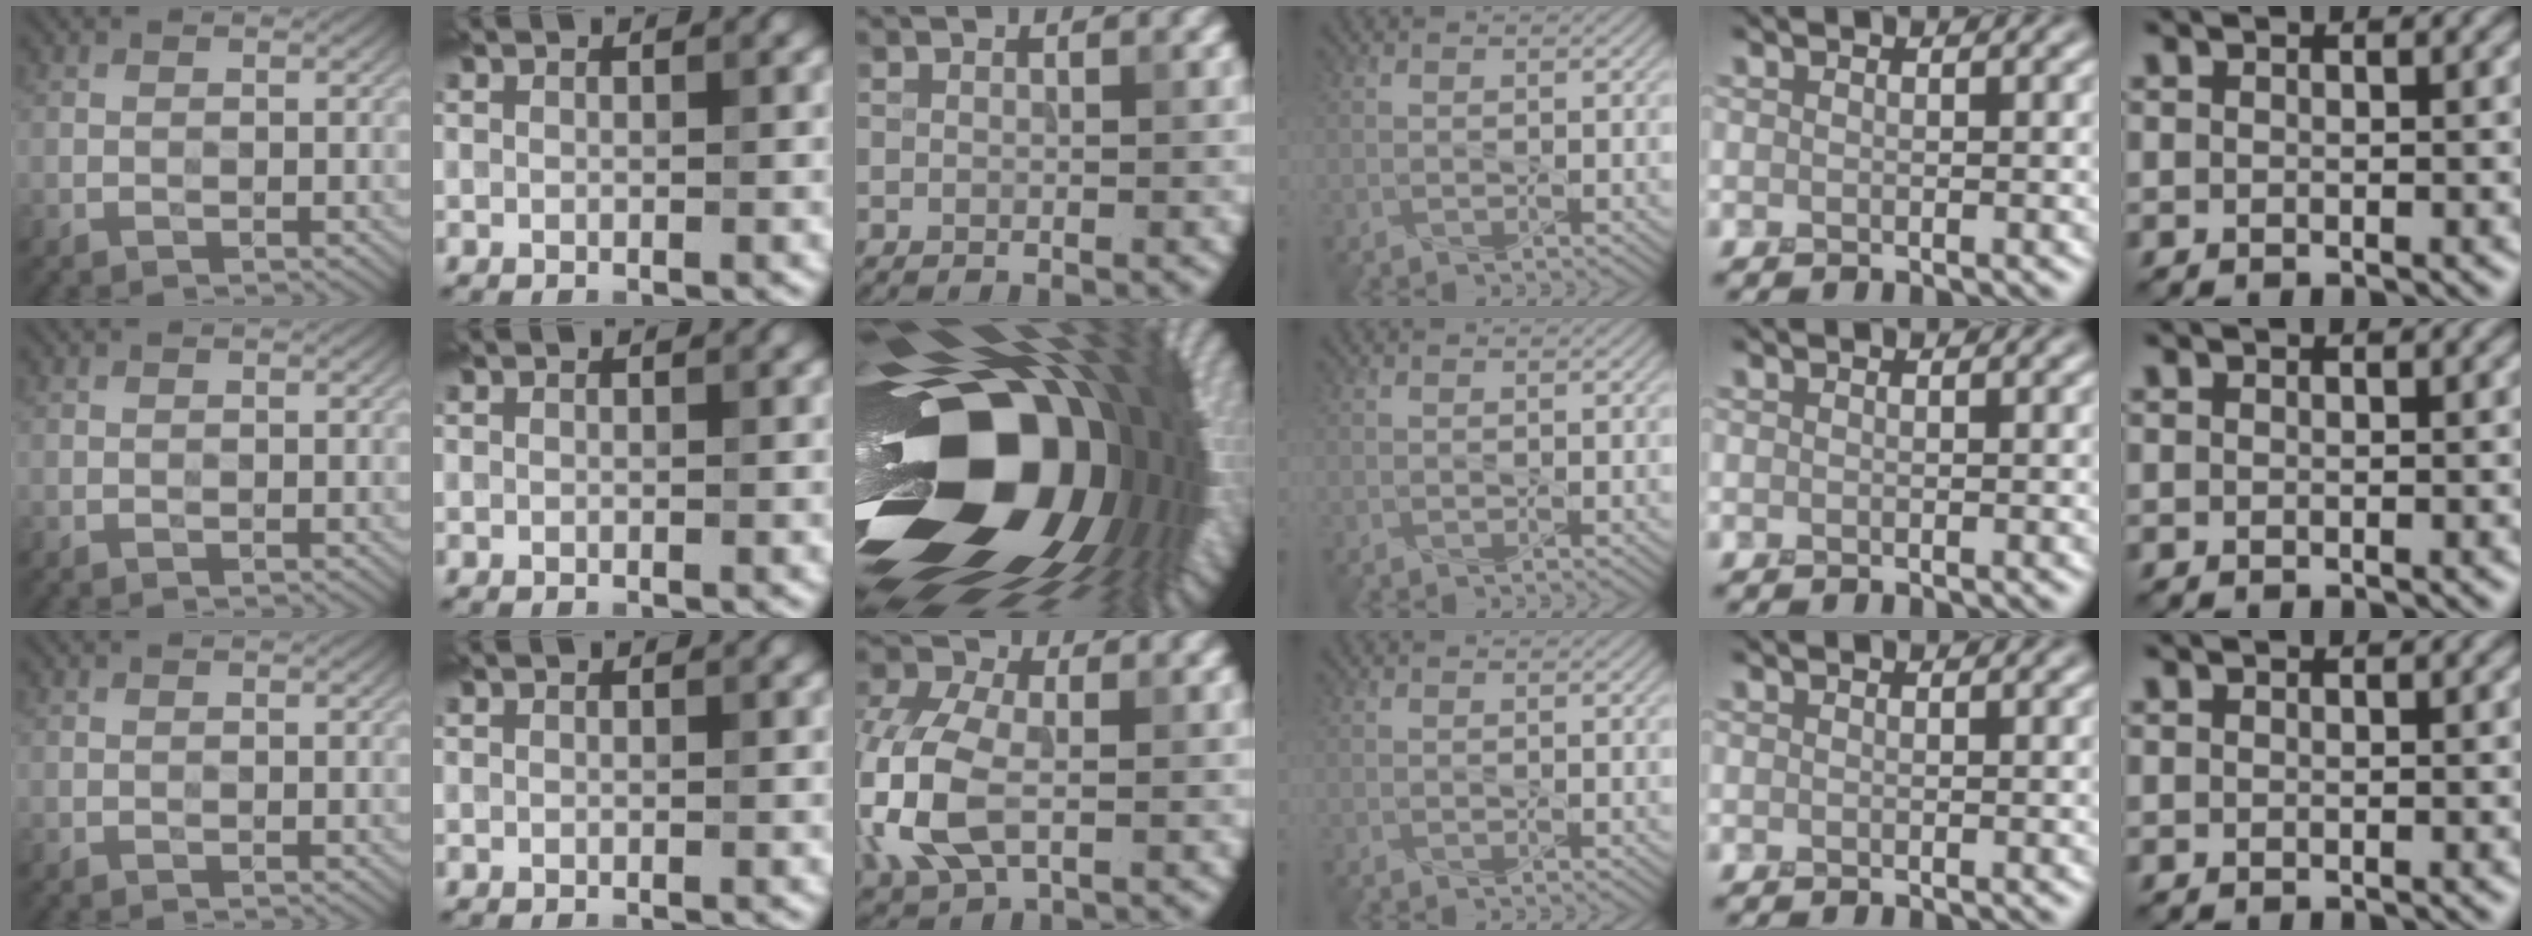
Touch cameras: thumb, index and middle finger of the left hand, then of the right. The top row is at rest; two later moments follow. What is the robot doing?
{"motion": "press", "object": "stapler"}